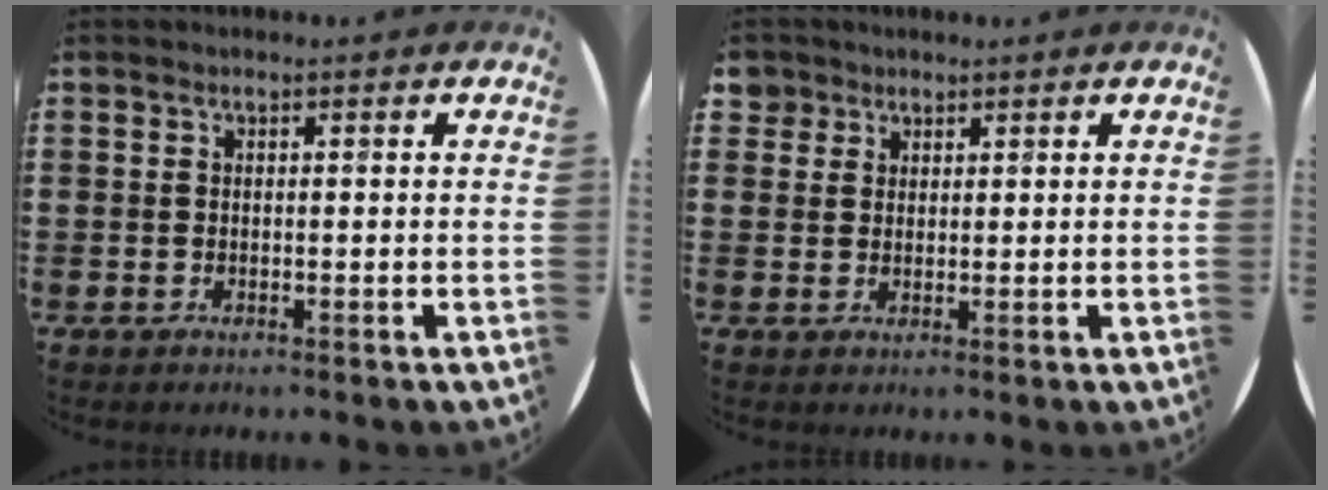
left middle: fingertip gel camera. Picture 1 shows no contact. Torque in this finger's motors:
{"motor_torque": [0.24, -0.17, -0.04, 0.01]}